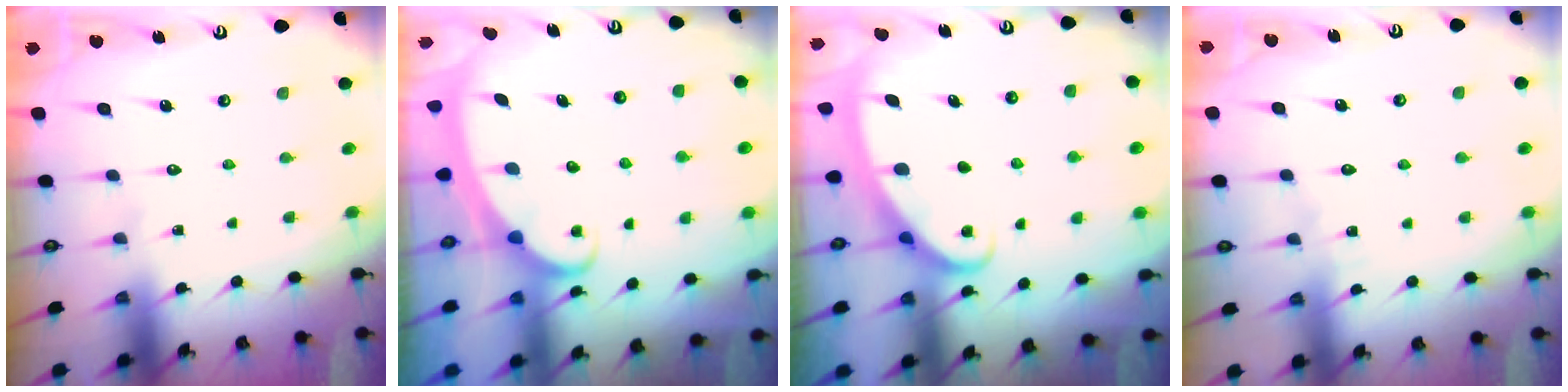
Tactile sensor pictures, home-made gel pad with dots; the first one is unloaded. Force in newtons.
{"total": 2.4, "press": 2.3, "slide": 0.4}
{"total": 2.8, "press": 2.8, "slide": 0.4}
{"total": 3.2, "press": 3.2, "slide": 0.4}